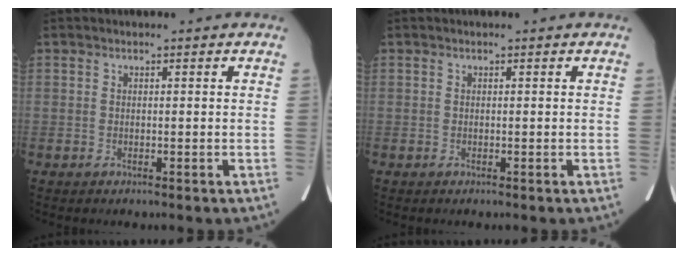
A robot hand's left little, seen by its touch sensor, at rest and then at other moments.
{"total": 0.0}